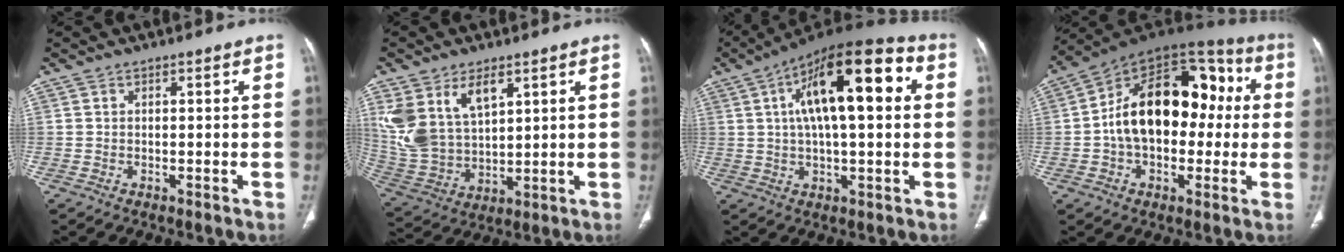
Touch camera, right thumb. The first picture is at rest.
{"total": 13.9, "force": [6.5, 8.0, 9.4], "torque": [-0.179, -0.017, 0.151]}
{"total": 19.9, "force": [4.7, 7.4, 17.9], "torque": [-0.263, 0.026, 0.064]}
{"total": 22.5, "force": [0.9, 14.3, 17.3], "torque": [-0.245, 0.051, 0.007]}